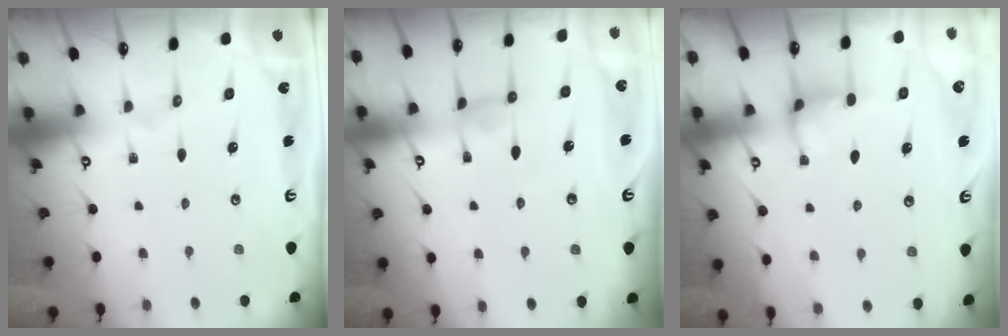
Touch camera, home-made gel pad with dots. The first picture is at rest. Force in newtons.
{"total": 0.7, "press": 0.3, "slide": 0.6}
{"total": 2.4, "press": 2.4, "slide": 0.4}